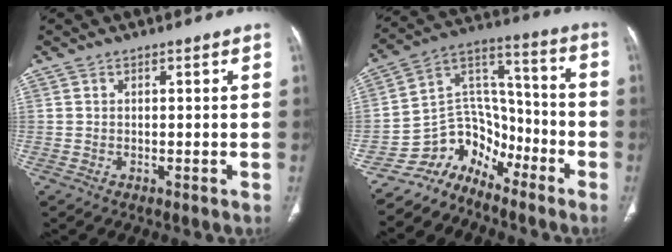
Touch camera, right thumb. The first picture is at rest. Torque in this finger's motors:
{"motor_torque": [0.74, -0.46, 0.15, 0.06, -0.02]}